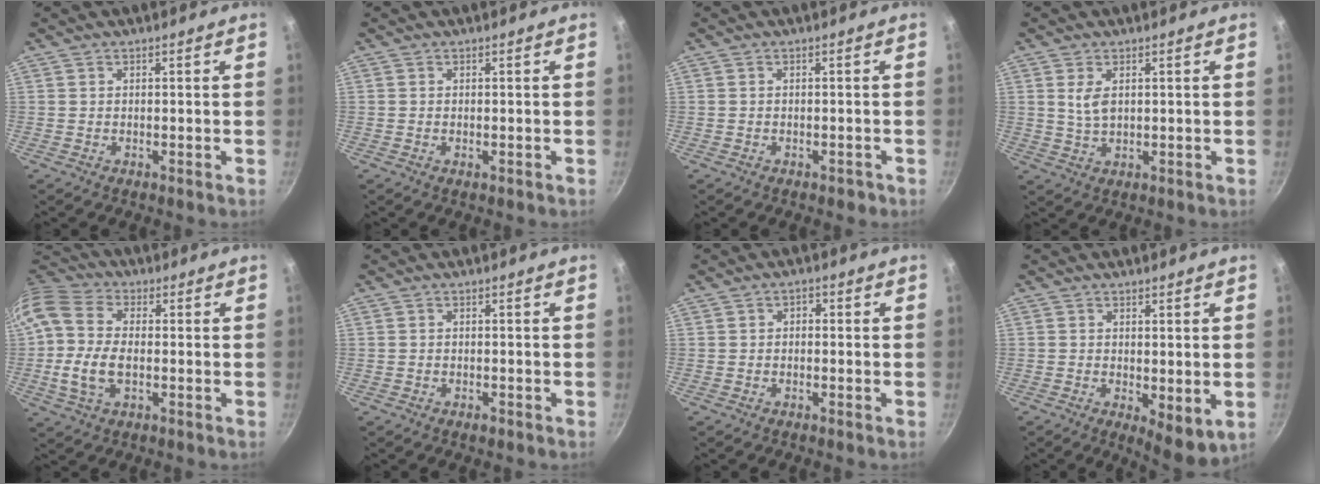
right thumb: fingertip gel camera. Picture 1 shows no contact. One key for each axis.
{"total": 0.8, "fx": -0.2, "fy": 0.4, "fz": 0.6, "tx": -0.010, "ty": 0.001, "tz": -0.003}
{"total": 1.3, "fx": -0.8, "fy": 0.8, "fz": 0.6, "tx": -0.003, "ty": 0.013, "tz": -0.002}
{"total": 3.9, "fx": 1.1, "fy": 2.2, "fz": 3.1, "tx": -0.053, "ty": -0.008, "tz": 0.024}
{"total": 12.3, "fx": -0.8, "fy": 7.6, "fz": 9.7, "tx": -0.191, "ty": 0.018, "tz": -0.030}
{"total": 1.2, "fx": -0.8, "fy": 0.6, "fz": 0.7, "tx": -0.016, "ty": 0.005, "tz": -0.011}
{"total": 1.4, "fx": -0.4, "fy": 1.1, "fz": 0.8, "tx": -0.013, "ty": 0.007, "tz": -0.008}
{"total": 6.1, "fx": -0.6, "fy": 2.5, "fz": 5.6, "tx": -0.069, "ty": -0.018, "tz": -0.002}